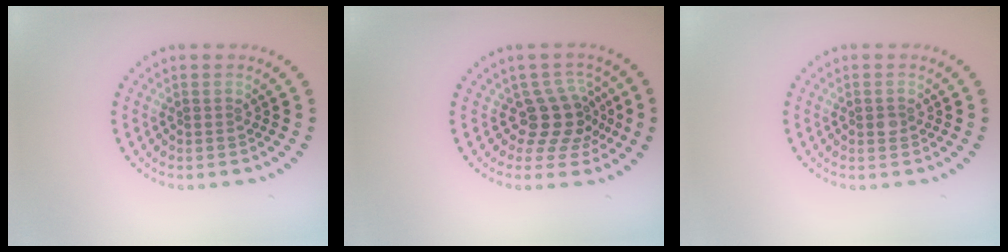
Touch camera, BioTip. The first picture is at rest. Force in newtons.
{"total": 3.8, "press": 2.9, "slide": 2.4}
{"total": 0.8, "press": 0.8, "slide": 0.1}